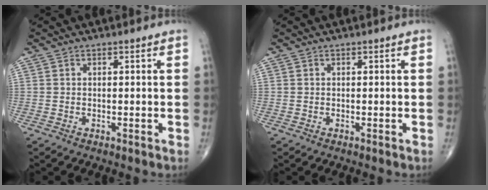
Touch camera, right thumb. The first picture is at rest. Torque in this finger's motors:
{"motor_torque": [0.09, 0.08, 0.00, 0.00, 0.00]}